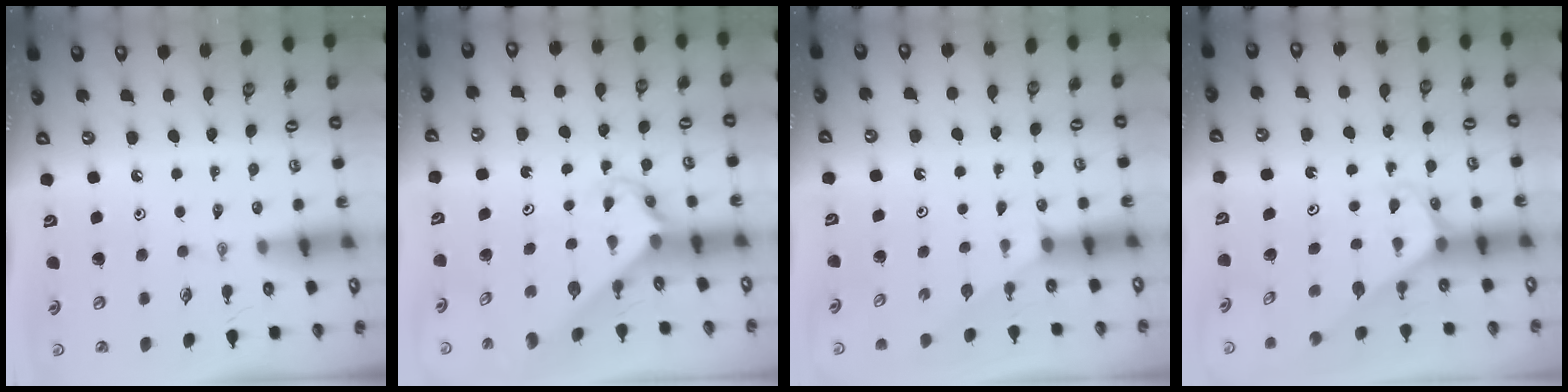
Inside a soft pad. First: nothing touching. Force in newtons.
{"total": 2.7, "press": 2.7, "slide": 0.3}
{"total": 1.8, "press": 1.8, "slide": 0.2}
{"total": 2.5, "press": 2.5, "slide": 0.1}